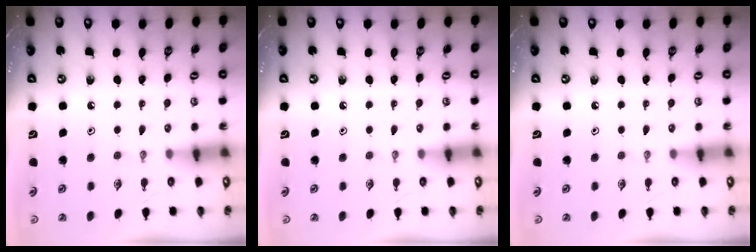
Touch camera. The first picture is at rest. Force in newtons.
{"total": 0.0}
{"total": 0.0}